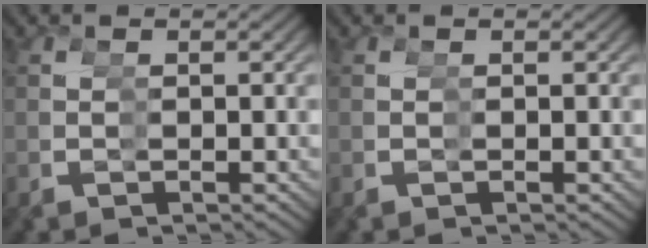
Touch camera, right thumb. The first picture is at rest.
{"total": 0.0}